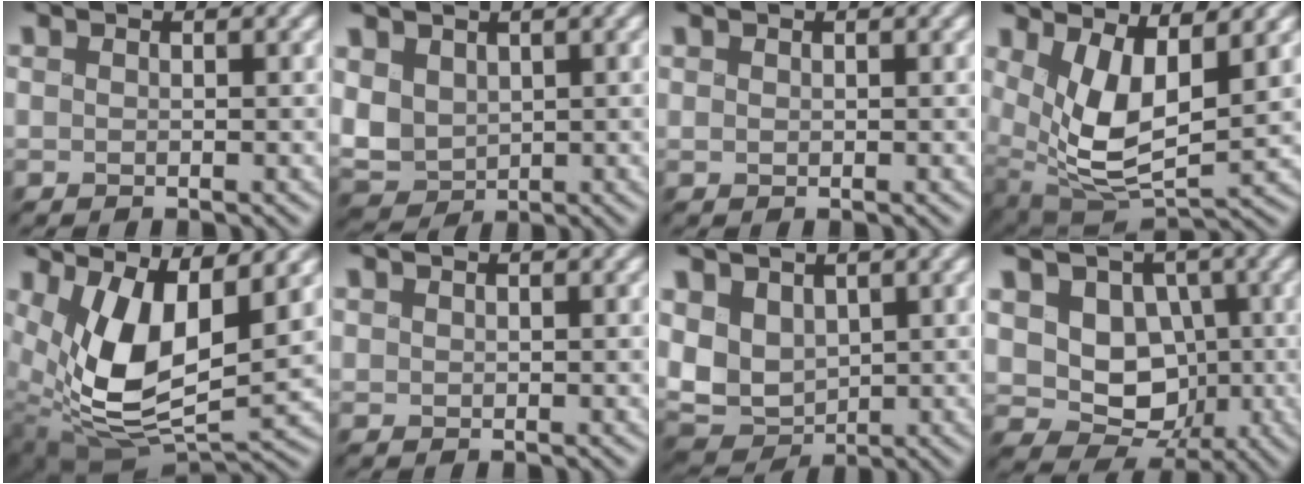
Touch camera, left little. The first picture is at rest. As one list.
[{"total": 3.9, "force": [0.5, 2.9, 2.6], "torque": [-0.088, 0.000, 0.016]}, {"total": 0.0}, {"total": 8.5, "force": [2.3, 4.4, 6.9], "torque": [-0.138, -0.017, 0.056]}, {"total": 10.1, "force": [2.7, 4.8, 8.5], "torque": [-0.181, -0.011, 0.059]}, {"total": 0.0}, {"total": 5.1, "force": [1.0, 3.8, 3.3], "torque": [-0.102, 0.001, 0.025]}, {"total": 8.9, "force": [-0.1, 7.5, 4.8], "torque": [-0.075, 0.013, -0.019]}]